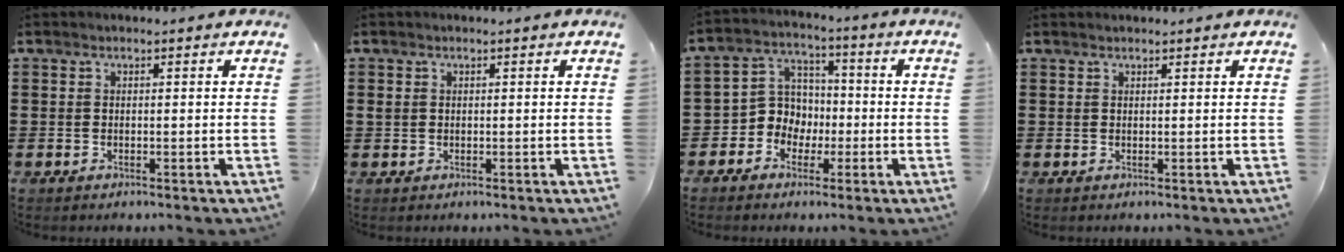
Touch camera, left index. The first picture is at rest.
{"total": 0.7, "force": [0.2, 0.6, 0.4], "torque": [-0.010, 0.005, 0.003]}
{"total": 6.6, "force": [-1.9, 6.1, 1.8], "torque": [-0.073, 0.005, -0.043]}
{"total": 0.6, "force": [0.6, -0.1, 0.0], "torque": [-0.001, -0.001, 0.012]}